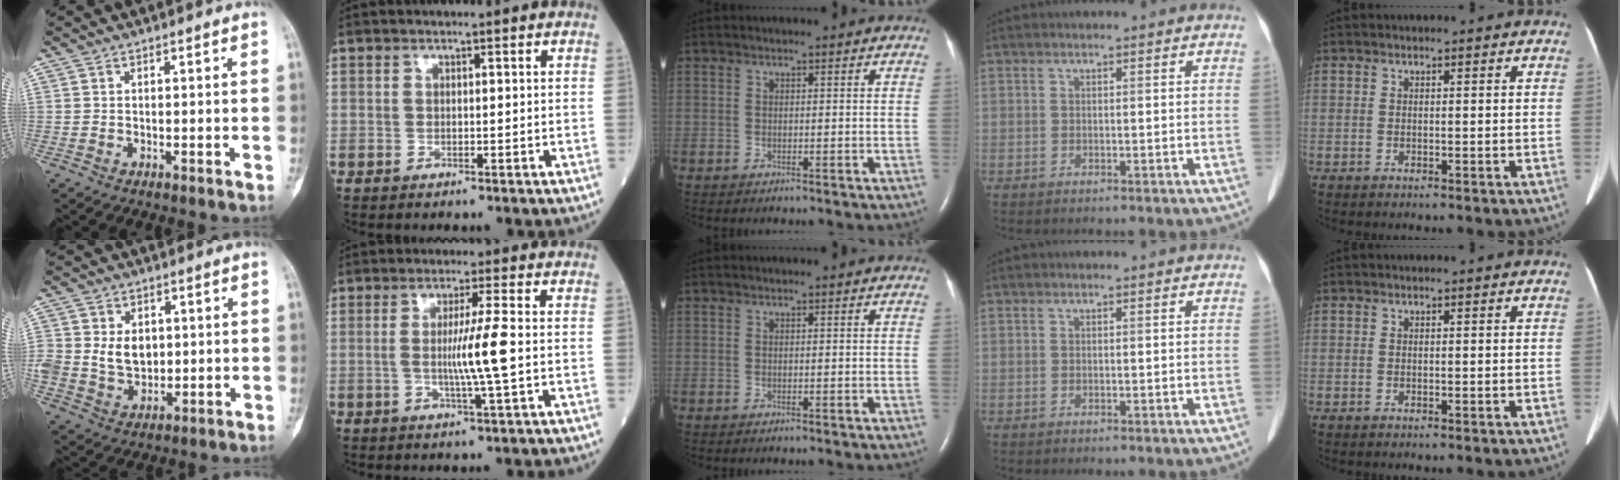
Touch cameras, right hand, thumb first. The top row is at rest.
{"thumb": {"total": 8.2, "force": [1.1, 6.4, 5.0], "torque": [-0.062, -0.008, 0.030]}, "index": {"total": 6.7, "force": [-0.4, -1.0, 6.6], "torque": [-0.121, -0.008, -0.008]}}